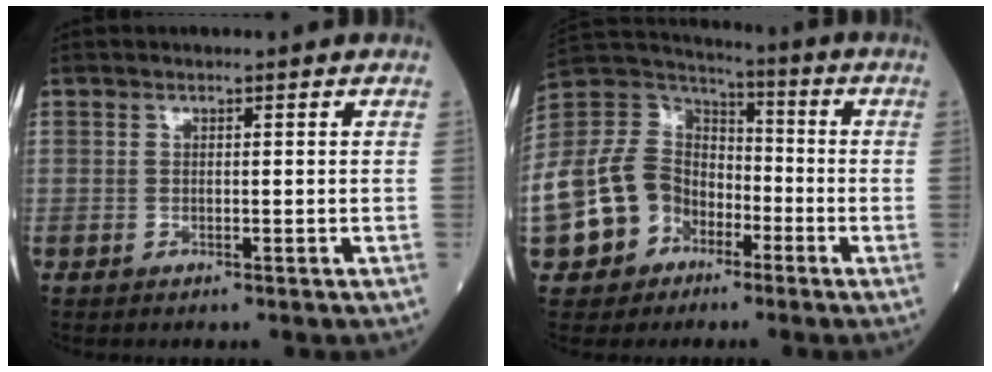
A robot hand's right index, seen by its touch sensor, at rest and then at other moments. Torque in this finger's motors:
{"motor_torque": [0.58, -0.32, 1.03, 0.09]}